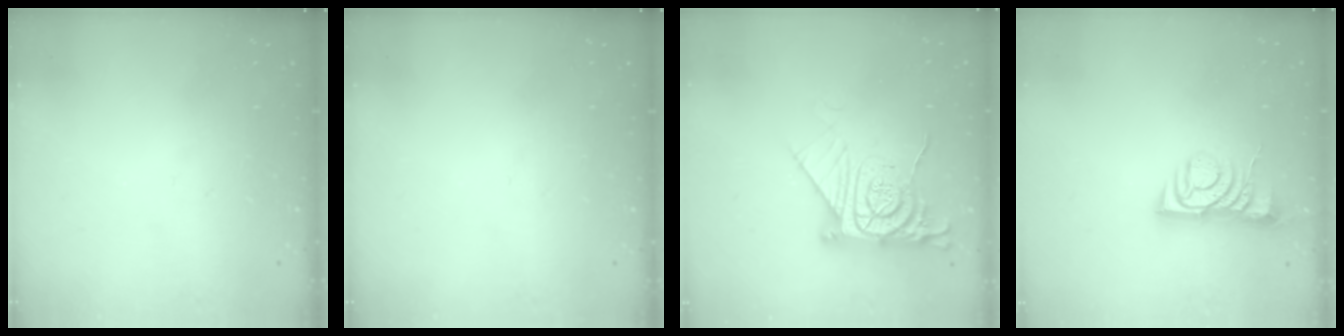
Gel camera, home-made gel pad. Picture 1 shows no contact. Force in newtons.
{"total": 0.0}
{"total": 14.5, "press": 14.4, "slide": 1.2}
{"total": 5.5, "press": 5.4, "slide": 0.7}